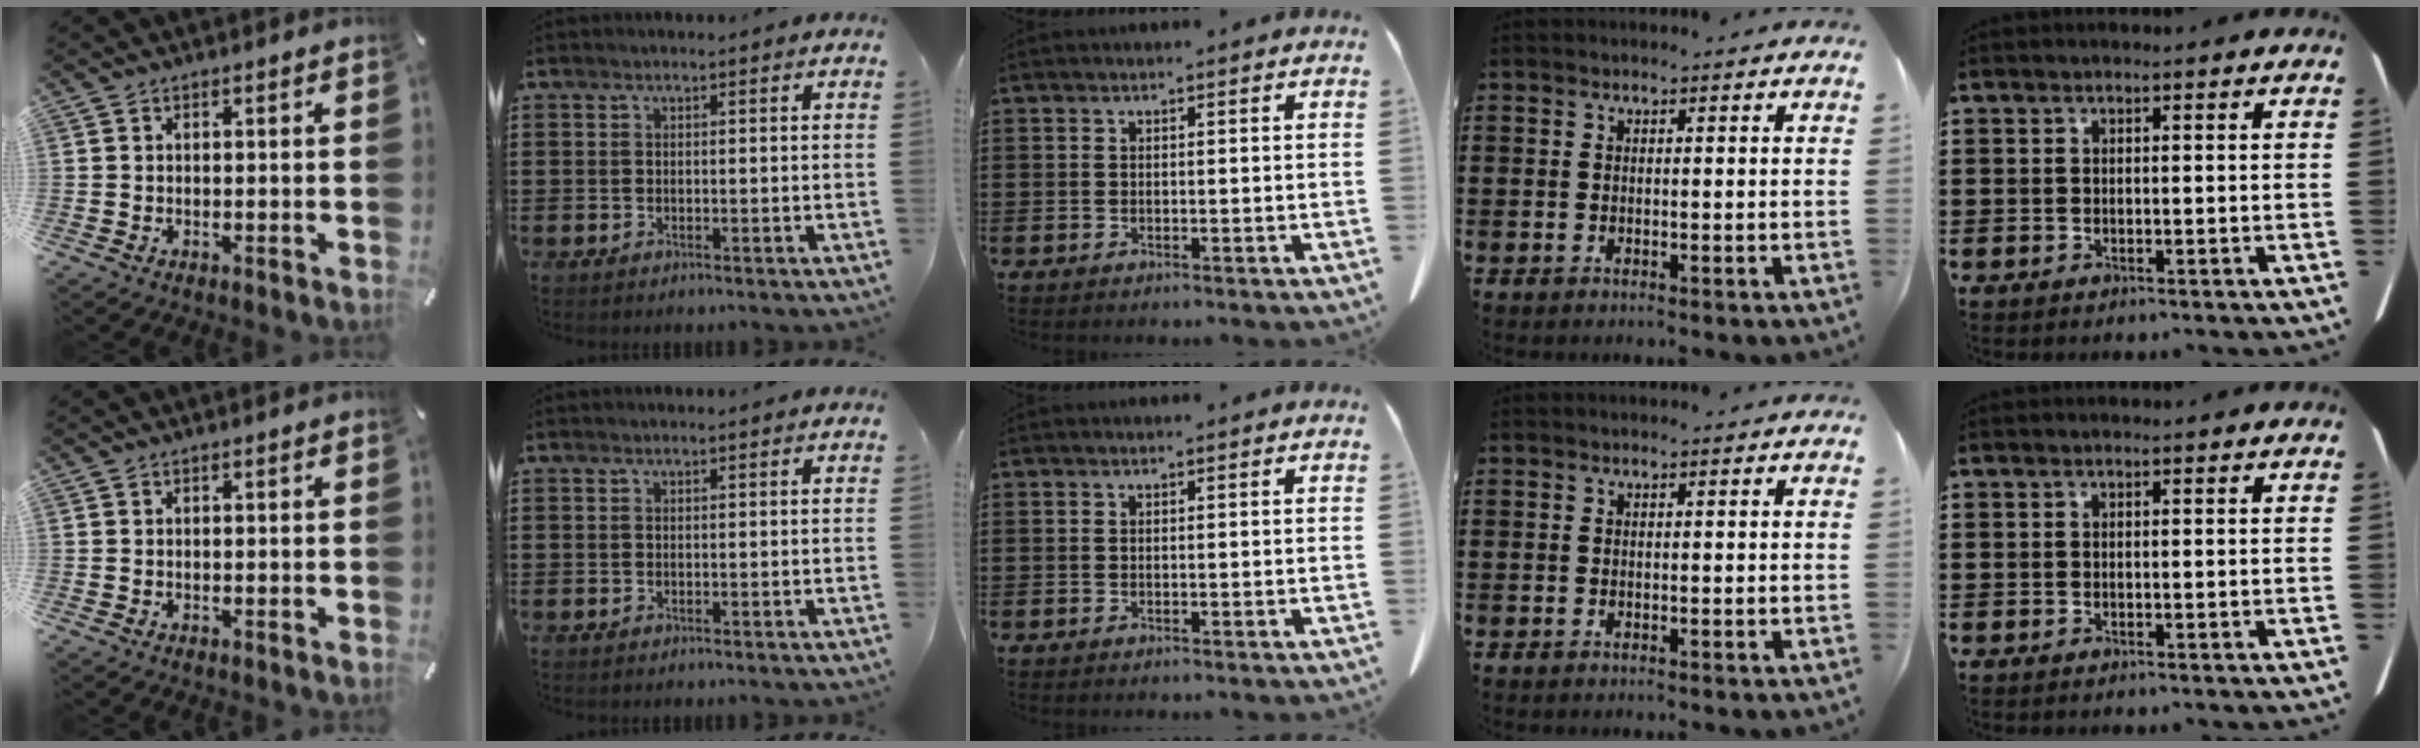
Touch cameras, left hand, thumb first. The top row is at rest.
{}